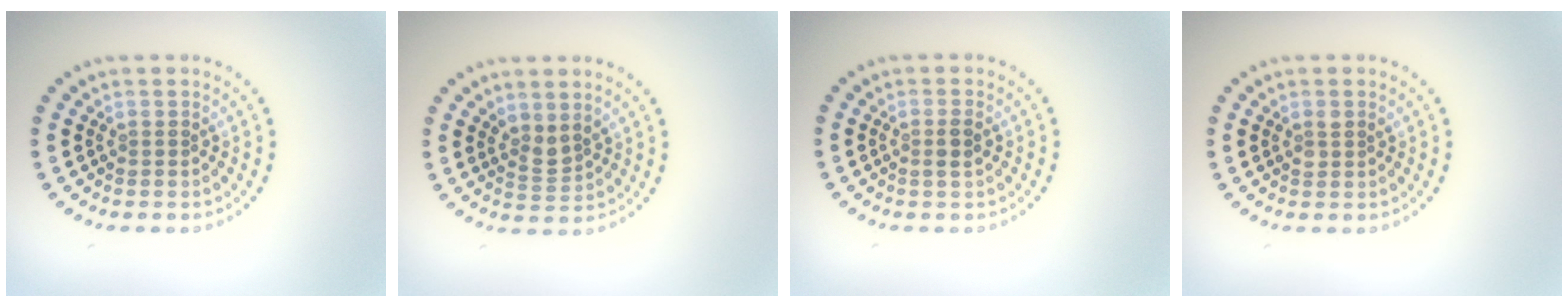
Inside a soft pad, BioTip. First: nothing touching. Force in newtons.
{"total": 1.8, "press": 1.4, "slide": 1.1}
{"total": 1.2, "press": 1.1, "slide": 0.5}
{"total": 1.0, "press": 1.0, "slide": 0.3}